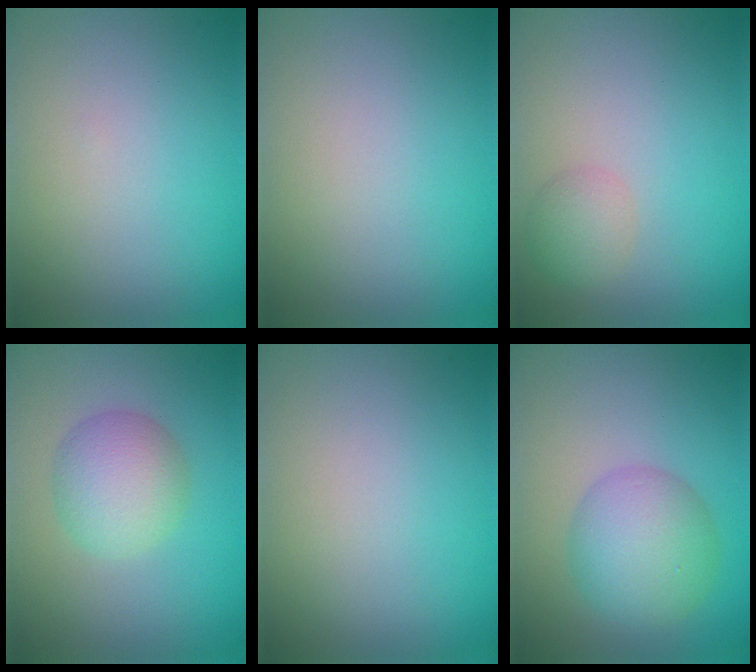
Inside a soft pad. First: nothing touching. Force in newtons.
{"total": 0.0}
{"total": 2.2, "press": 2.2, "slide": 0.1}
{"total": 4.5, "press": 4.5, "slide": 0.1}
{"total": 0.0}
{"total": 5.5, "press": 5.5, "slide": 0.1}